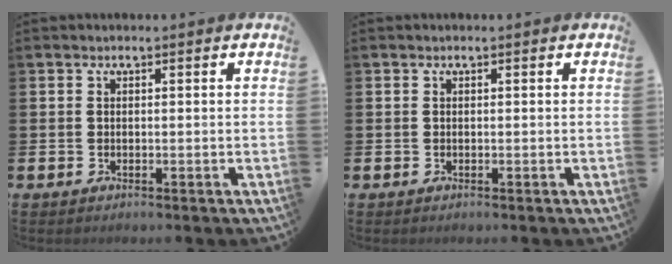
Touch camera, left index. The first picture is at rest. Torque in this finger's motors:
{"motor_torque": [-0.02, 0.00, 0.01, 0.00]}